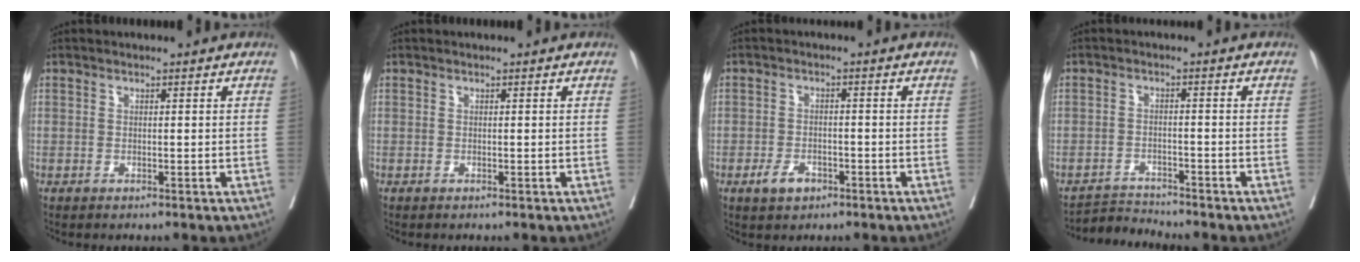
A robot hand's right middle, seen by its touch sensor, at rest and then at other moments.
{"total": 0.0}
{"total": 3.3, "force": [-1.9, 2.0, 1.8], "torque": [-0.035, 0.002, -0.026]}
{"total": 3.6, "force": [-3.2, -0.7, -1.4], "torque": [0.028, -0.008, -0.053]}